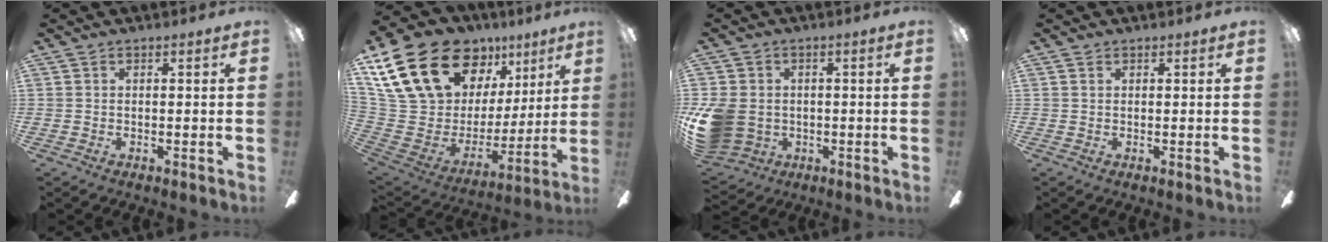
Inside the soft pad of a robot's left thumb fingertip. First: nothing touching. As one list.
[{"total": 25.6, "force": [14.9, 15.3, 14.2], "torque": [-0.291, -0.076, 0.295]}, {"total": 11.6, "force": [-1.5, 9.5, 6.5], "torque": [-0.170, 0.017, -0.024]}, {"total": 0.7, "force": [0.5, 0.5, 0.1], "torque": [-0.002, 0.003, 0.008]}]